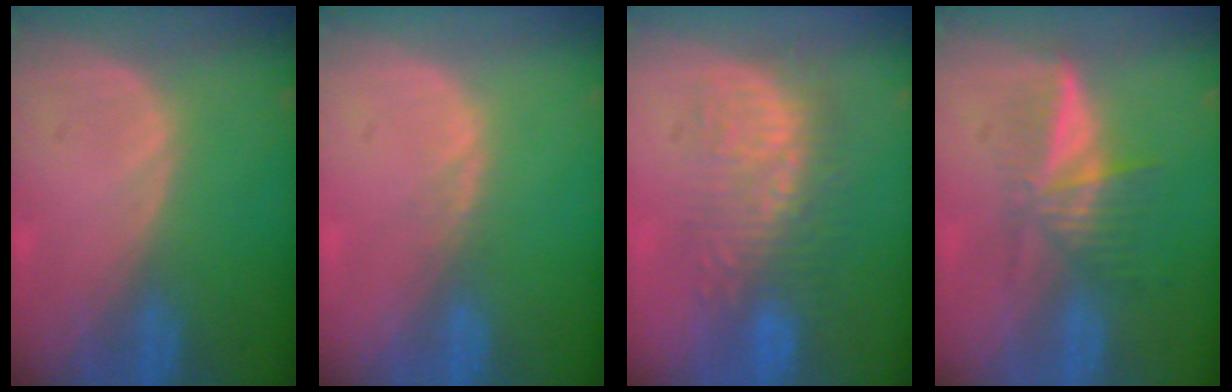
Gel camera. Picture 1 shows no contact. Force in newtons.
{"total": 0.8, "press": 0.8, "slide": 0.3}
{"total": 9.1, "press": 8.6, "slide": 2.8}
{"total": 6.0, "press": 5.3, "slide": 2.7}